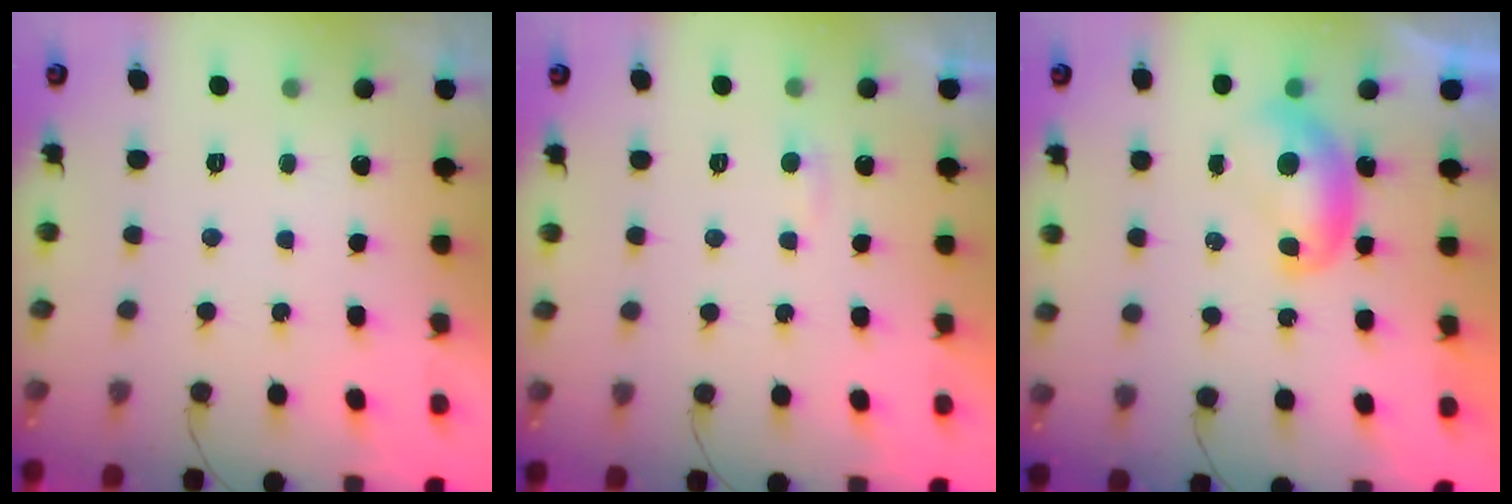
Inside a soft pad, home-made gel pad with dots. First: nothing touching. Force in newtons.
{"total": 2.2, "press": 2.2, "slide": 0.2}
{"total": 8.3, "press": 8.3, "slide": 0.7}